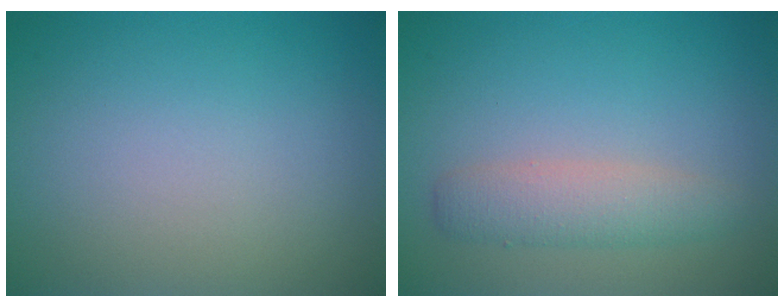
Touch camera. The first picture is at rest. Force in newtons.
{"total": 2.9, "press": 2.9, "slide": 0.1}